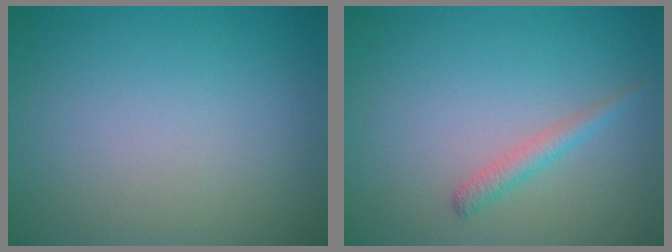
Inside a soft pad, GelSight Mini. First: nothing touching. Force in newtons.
{"total": 1.4, "press": 1.4, "slide": 0.2}